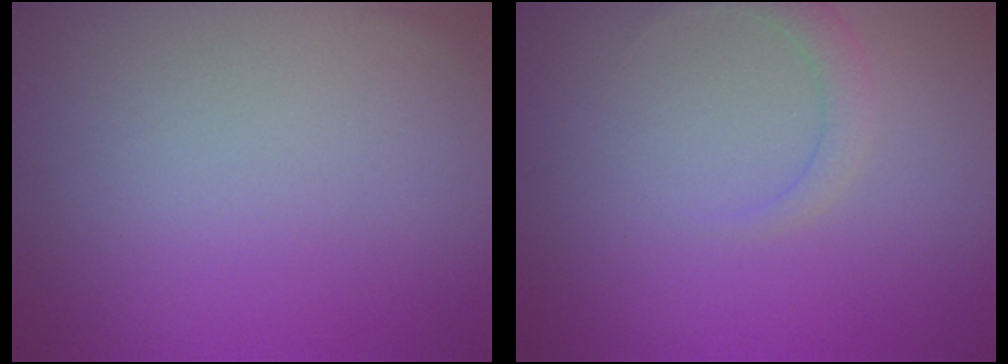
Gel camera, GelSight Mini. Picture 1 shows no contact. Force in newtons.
{"total": 1.6, "press": 1.6, "slide": 0.1}